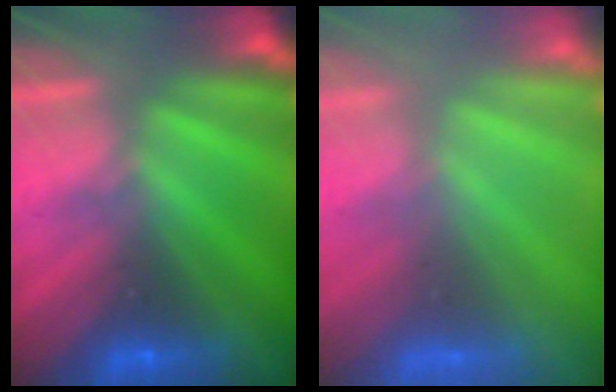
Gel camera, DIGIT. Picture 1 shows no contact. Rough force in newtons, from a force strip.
{"total": 8.3}